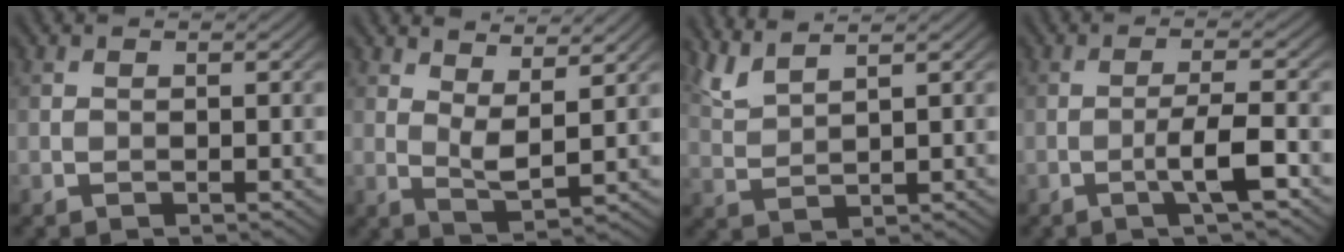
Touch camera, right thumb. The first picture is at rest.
{"total": 4.7, "force": [2.9, 1.2, 3.5], "torque": [-0.076, -0.005, 0.057]}
{"total": 4.2, "force": [3.4, 0.7, 2.4], "torque": [-0.058, 0.007, 0.076]}
{"total": 4.4, "force": [-1.7, 0.3, 4.0], "torque": [-0.070, 0.015, -0.040]}